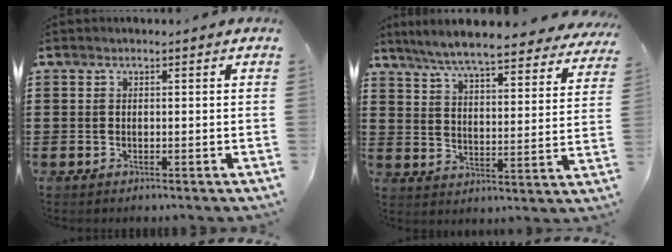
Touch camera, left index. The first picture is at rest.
{"total": 7.3, "force": [6.7, -0.1, 2.9], "torque": [-0.085, -0.043, 0.116]}